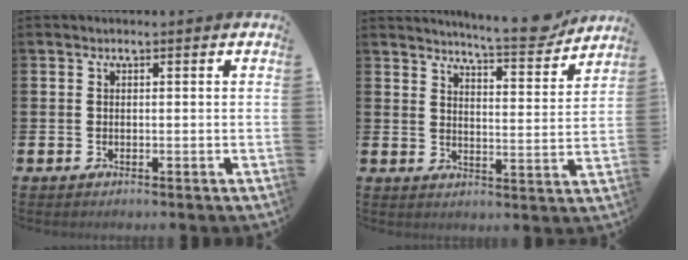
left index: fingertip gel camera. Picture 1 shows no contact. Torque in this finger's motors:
{"motor_torque": [0.07, -0.43, 0.50, 0.12]}